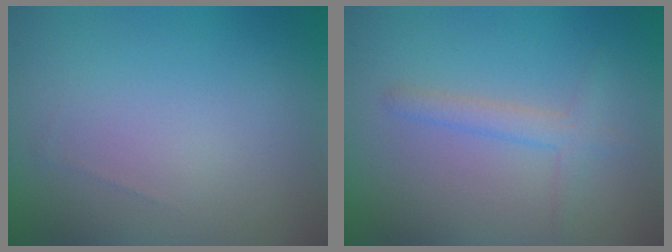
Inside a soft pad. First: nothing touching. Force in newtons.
{"total": 1.8, "press": 1.8, "slide": 0.1}